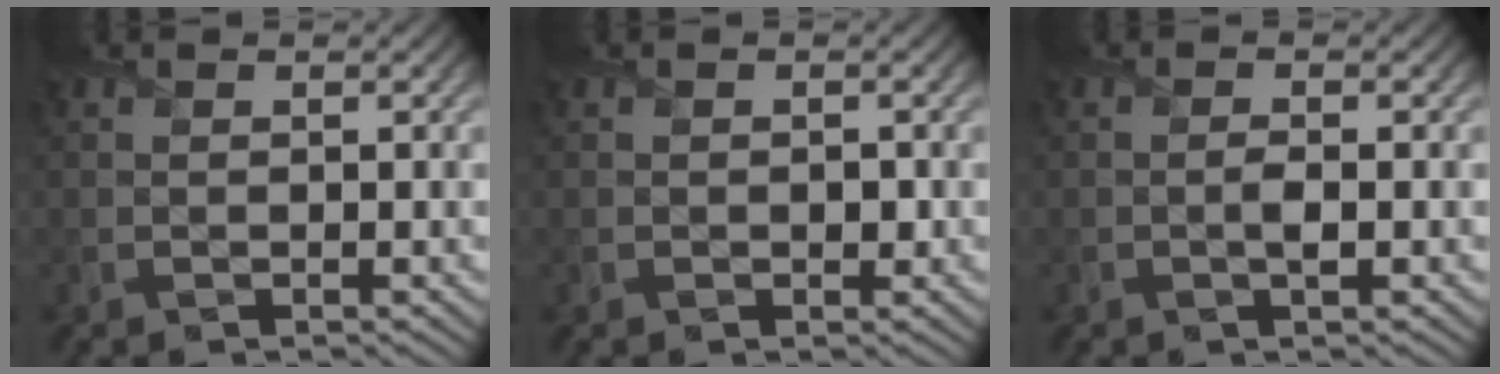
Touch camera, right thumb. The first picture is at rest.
{"total": 1.0, "force": [-0.2, 0.8, 0.6], "torque": [-0.004, -0.008, -0.003]}
{"total": 1.3, "force": [-0.4, 0.4, 1.1], "torque": [-0.019, -0.001, -0.008]}